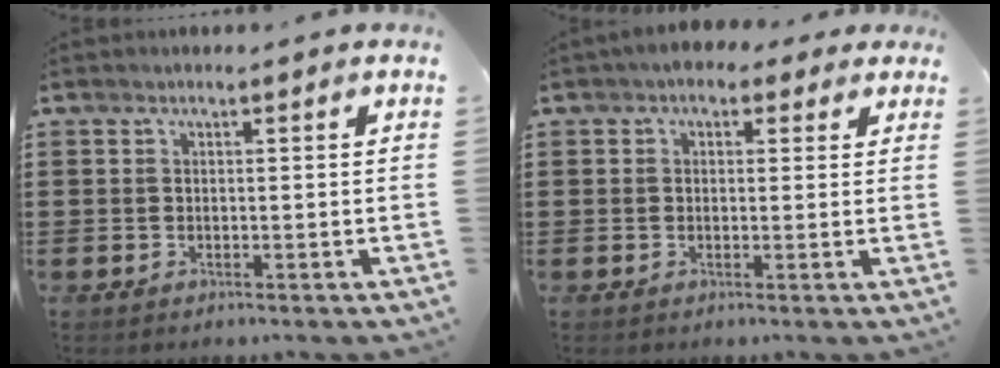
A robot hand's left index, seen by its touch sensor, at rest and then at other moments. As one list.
[{"total": 2.4, "force": [1.3, 1.8, 1.0], "torque": [-0.020, 0.009, 0.020]}]